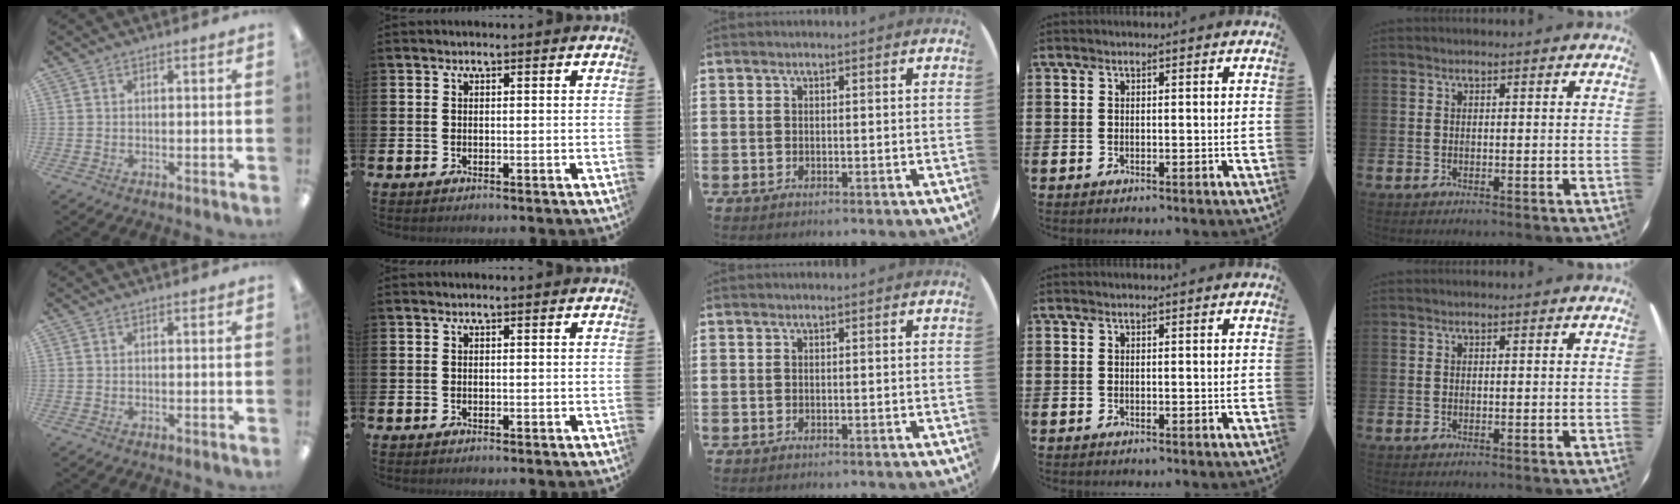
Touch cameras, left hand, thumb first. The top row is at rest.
{}